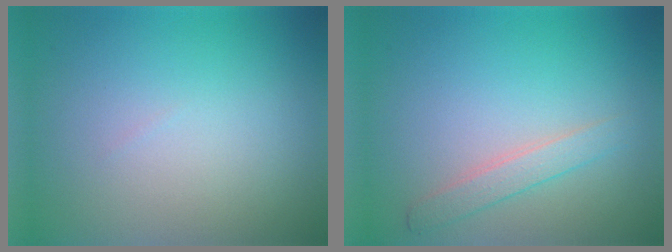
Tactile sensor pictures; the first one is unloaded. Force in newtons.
{"total": 1.7, "press": 1.7, "slide": 0.1}